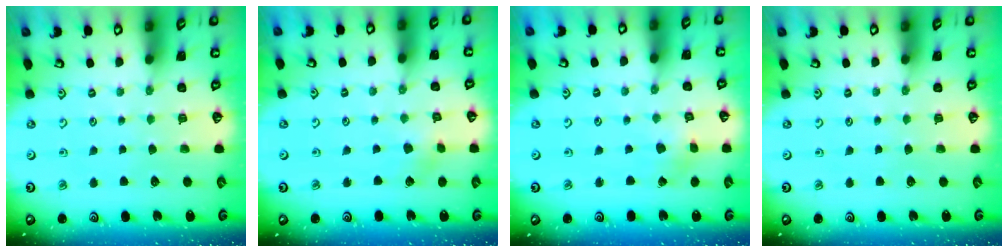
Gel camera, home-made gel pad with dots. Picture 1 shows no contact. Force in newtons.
{"total": 3.1, "press": 3.0, "slide": 0.3}
{"total": 2.2, "press": 2.2, "slide": 0.1}
{"total": 0.0}